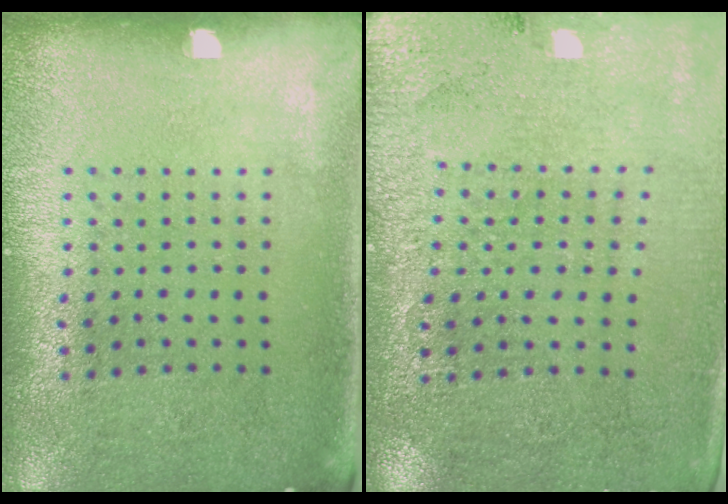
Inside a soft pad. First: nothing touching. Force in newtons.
{"total": 2.9, "press": 2.8, "slide": 0.4}